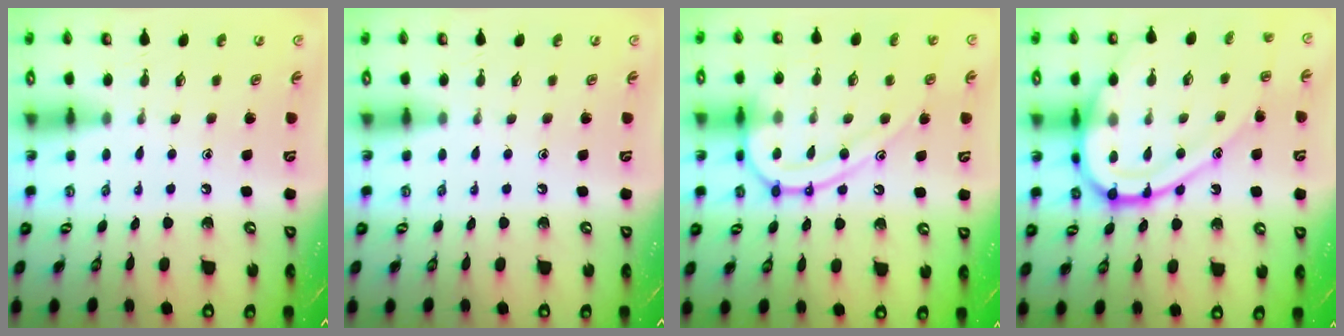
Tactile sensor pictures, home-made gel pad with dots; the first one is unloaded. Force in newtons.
{"total": 0.0}
{"total": 16.5, "press": 16.4, "slide": 1.6}
{"total": 20.8, "press": 20.8, "slide": 1.5}